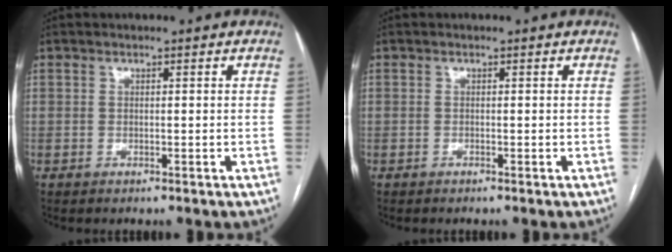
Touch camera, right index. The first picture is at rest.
{"total": 0.0}